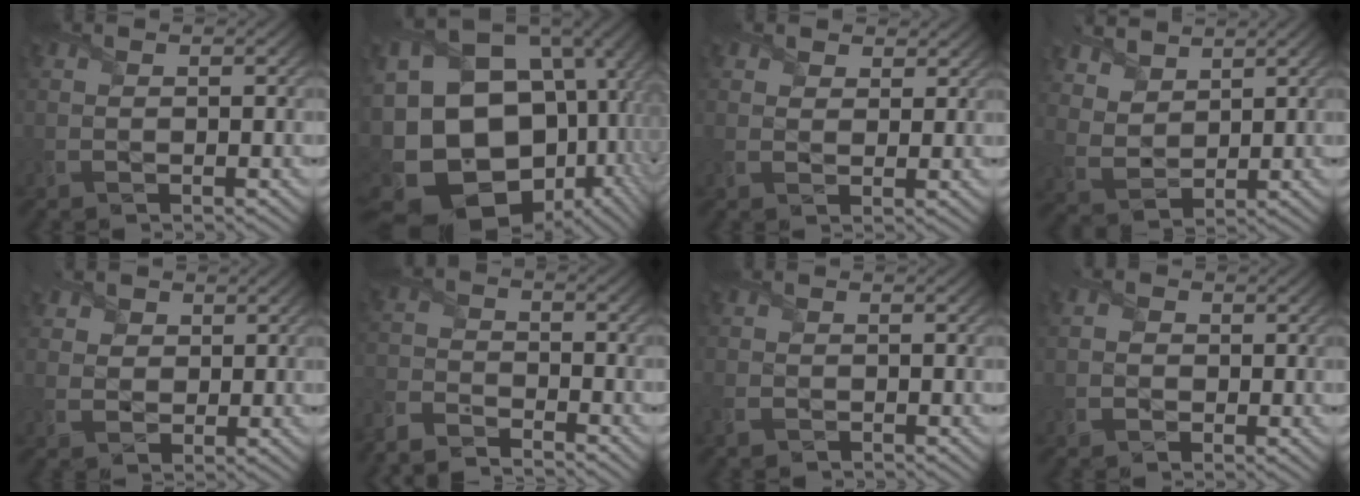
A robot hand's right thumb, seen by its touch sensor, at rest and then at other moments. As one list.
[{"total": 21.9, "force": [-2.7, 14.9, 15.7], "torque": [-0.332, -0.042, -0.001]}, {"total": 3.2, "force": [2.2, 2.2, 1.1], "torque": [-0.034, -0.005, 0.039]}, {"total": 5.8, "force": [4.2, 3.3, 2.3], "torque": [-0.072, -0.004, 0.084]}, {"total": 4.5, "force": [2.2, 3.6, 1.5], "torque": [-0.071, -0.007, 0.039]}, {"total": 5.8, "force": [-5.5, 1.2, 1.1], "torque": [-0.035, -0.010, -0.128]}, {"total": 2.0, "force": [-1.4, 1.3, 0.7], "torque": [-0.027, -0.006, -0.035]}, {"total": 1.9, "force": [-0.5, 1.8, 0.4], "torque": [-0.018, 0.004, -0.015]}]